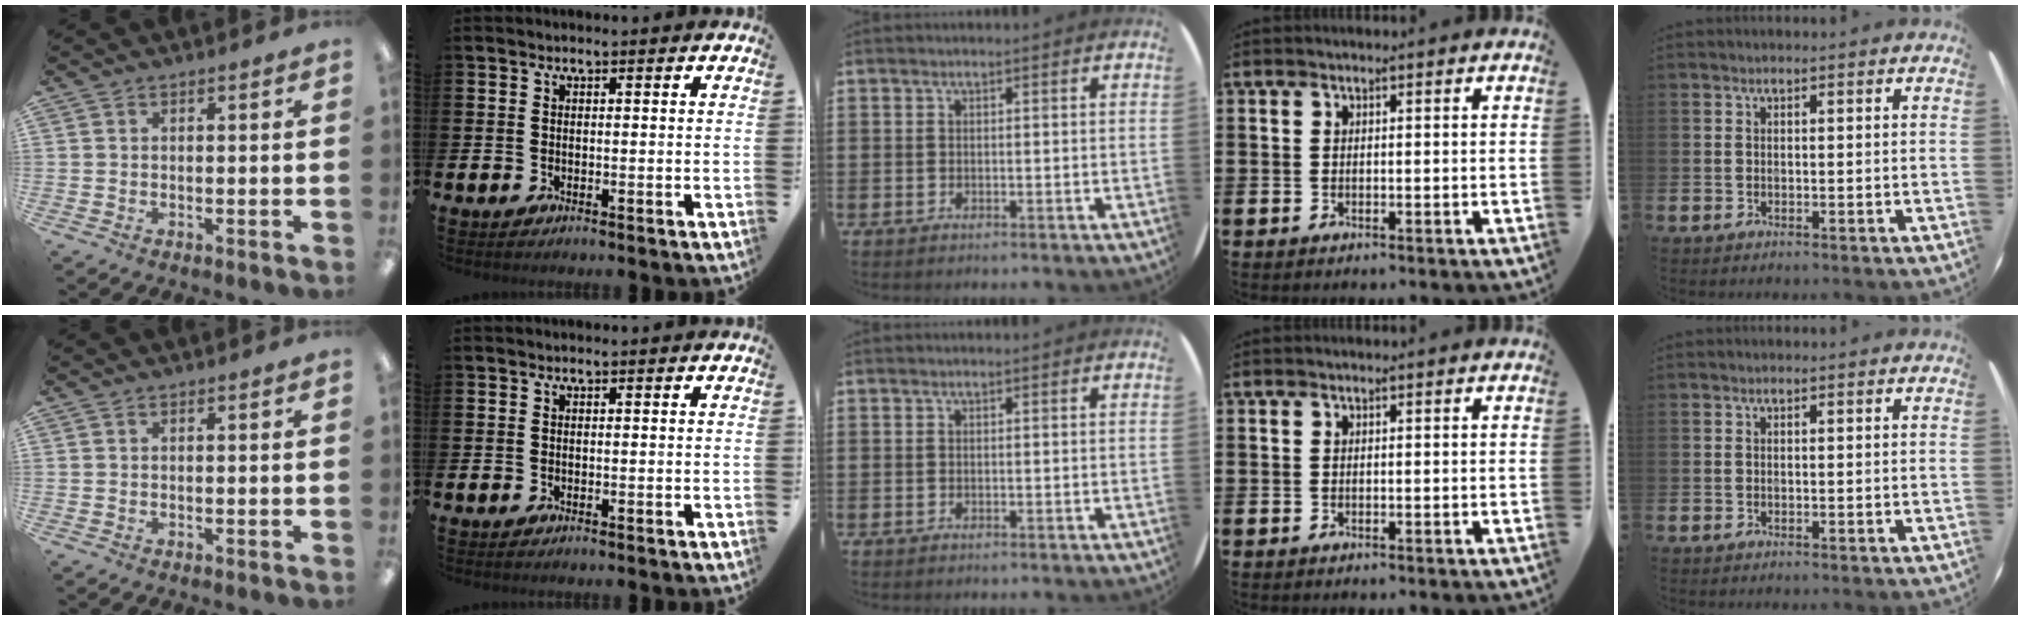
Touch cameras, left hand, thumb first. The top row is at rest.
{}